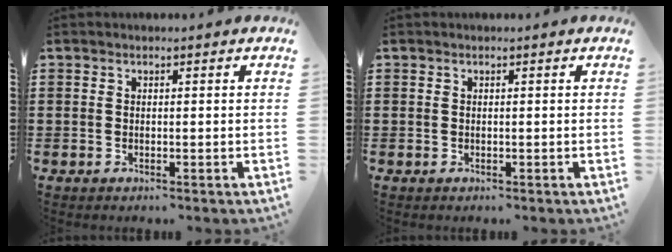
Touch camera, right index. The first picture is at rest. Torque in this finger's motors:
{"motor_torque": [0.27, 1.45, 0.04, 0.01]}